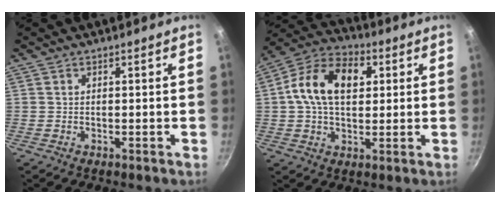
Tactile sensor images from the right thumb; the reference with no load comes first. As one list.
[{"total": 14.8, "force": [3.0, 9.7, 10.8], "torque": [-0.161, 0.017, 0.033]}]